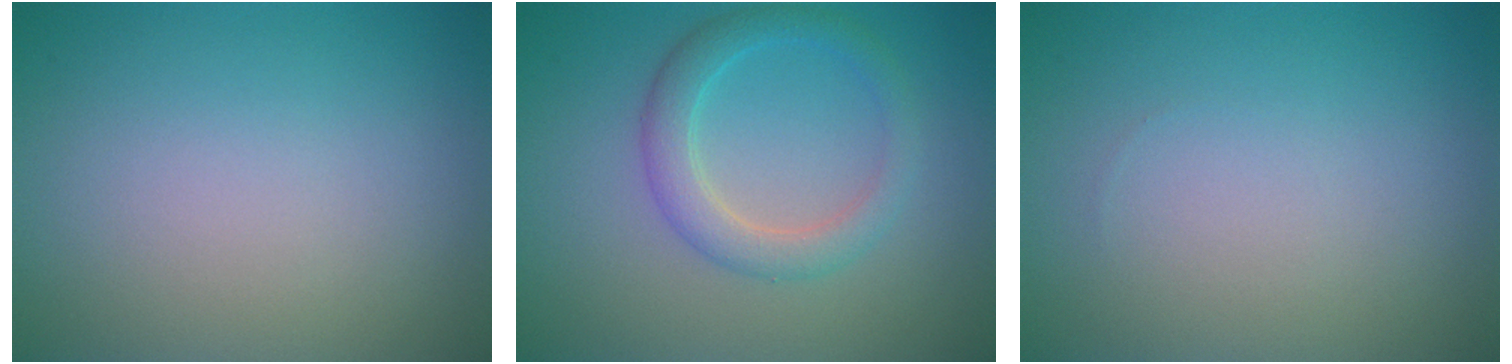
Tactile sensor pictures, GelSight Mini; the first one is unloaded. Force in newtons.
{"total": 3.0, "press": 3.0, "slide": 0.1}
{"total": 0.0}